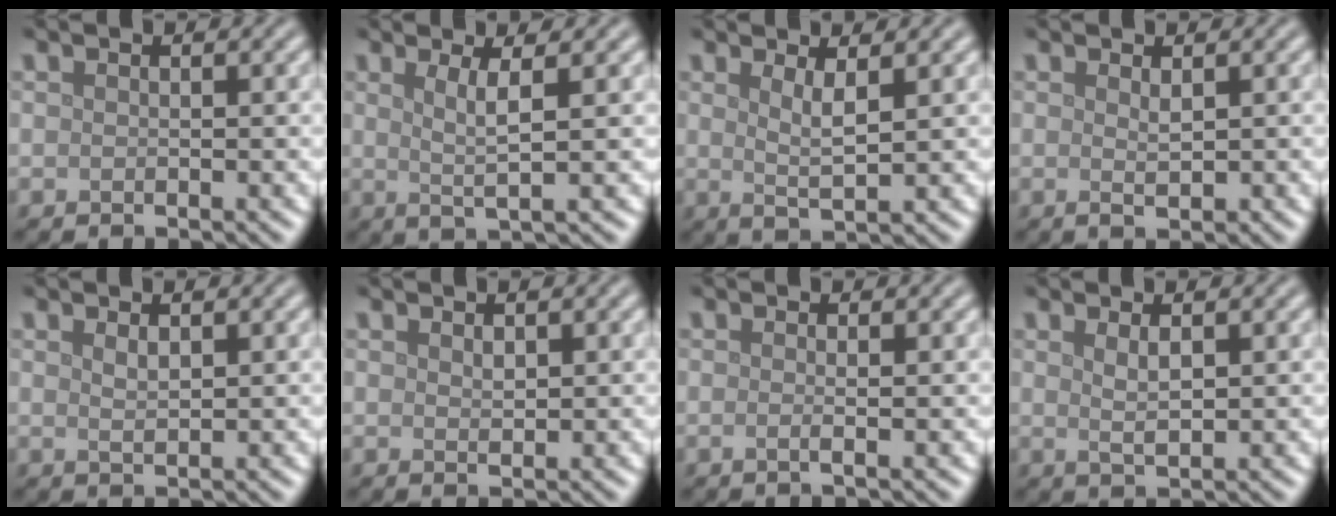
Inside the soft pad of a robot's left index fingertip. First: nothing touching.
{"total": 2.8, "force": [0.9, 0.5, 2.6], "torque": [-0.047, -0.004, 0.016]}
{"total": 2.4, "force": [1.0, 0.6, 2.1], "torque": [-0.035, -0.007, 0.019]}
{"total": 1.0, "force": [0.4, 0.2, 0.9], "torque": [-0.017, -0.003, 0.007]}
{"total": 1.2, "force": [0.7, 0.4, 0.9], "torque": [-0.018, -0.002, 0.015]}
{"total": 0.9, "force": [0.6, 0.5, 0.6], "torque": [-0.013, -0.001, 0.012]}
{"total": 1.2, "force": [-0.1, 0.4, 1.1], "torque": [-0.016, -0.007, -0.010]}
{"total": 1.8, "force": [0.8, 0.5, 1.5], "torque": [-0.026, -0.003, 0.016]}